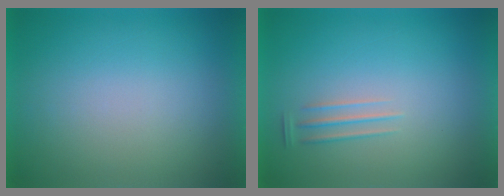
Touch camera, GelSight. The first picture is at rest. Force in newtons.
{"total": 1.7}